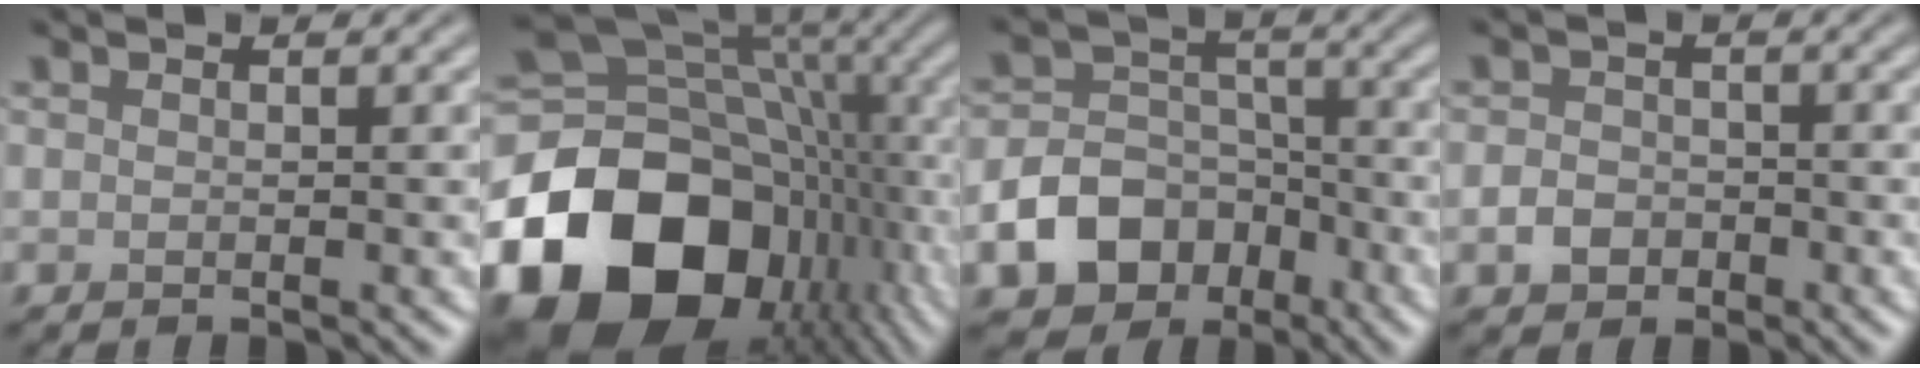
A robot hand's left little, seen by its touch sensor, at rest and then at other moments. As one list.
[{"total": 21.0, "force": [-7.2, 15.6, 12.1], "torque": [-0.262, -0.038, -0.108]}, {"total": 9.3, "force": [-4.9, 7.2, 3.4], "torque": [-0.043, -0.021, -0.101]}, {"total": 2.1, "force": [-0.9, 1.7, 0.9], "torque": [-0.012, -0.001, -0.022]}]